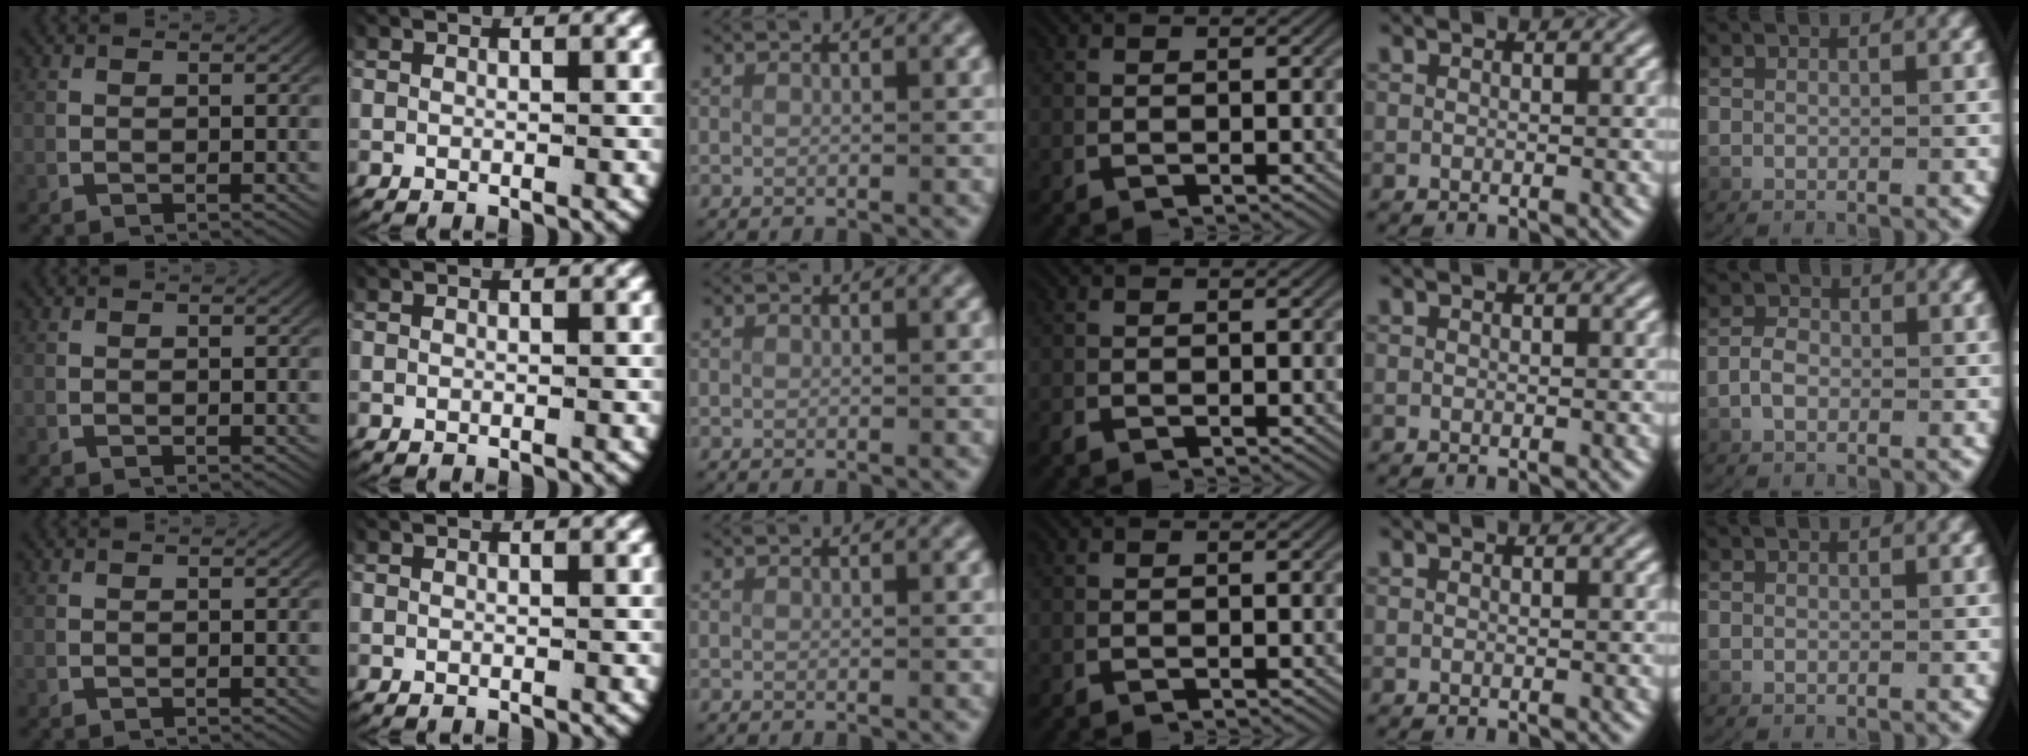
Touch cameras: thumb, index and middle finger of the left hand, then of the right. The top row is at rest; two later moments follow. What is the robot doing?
{"motion": "lift_and_place", "object": "paper towel"}